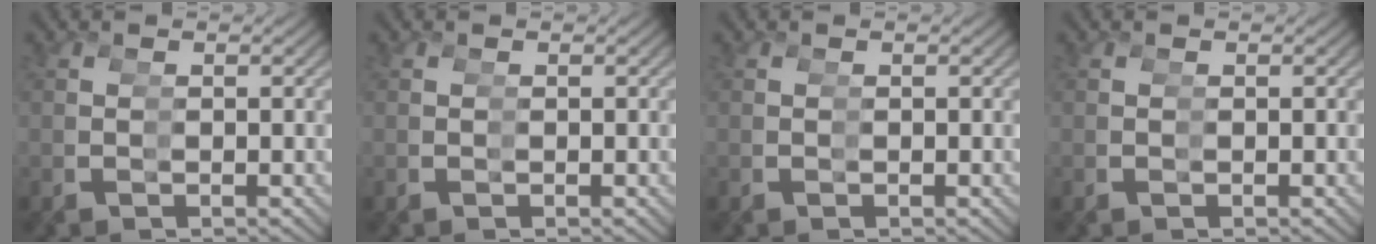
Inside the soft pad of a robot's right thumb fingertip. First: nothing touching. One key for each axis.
{"total": 0.0}
{"total": 0.0}
{"total": 0.0}